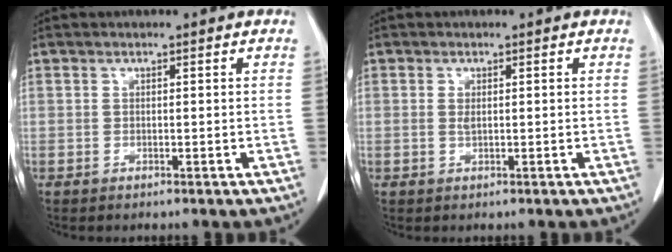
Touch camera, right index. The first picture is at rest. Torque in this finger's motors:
{"motor_torque": [0.00, 0.03, 0.01, 0.01]}